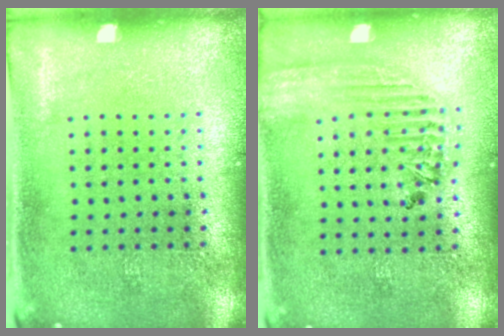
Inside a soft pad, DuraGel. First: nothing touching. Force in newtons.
{"total": 1.8, "press": 1.6, "slide": 0.7}